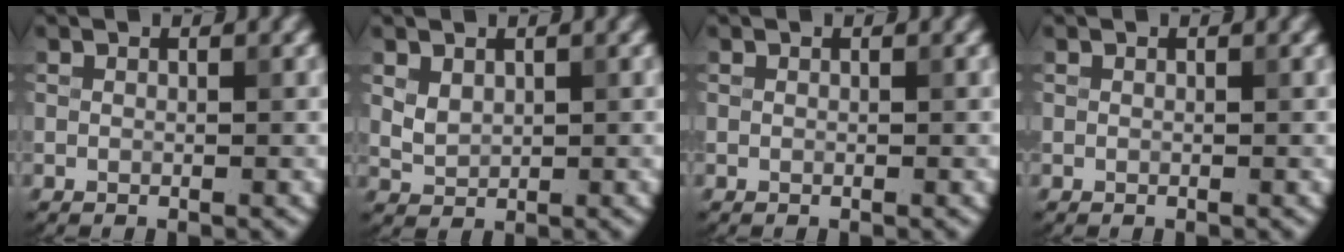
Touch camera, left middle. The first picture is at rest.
{"total": 1.6, "force": [0.7, 1.1, 0.9], "torque": [-0.021, 0.000, 0.023]}
{"total": 0.0}
{"total": 0.0}